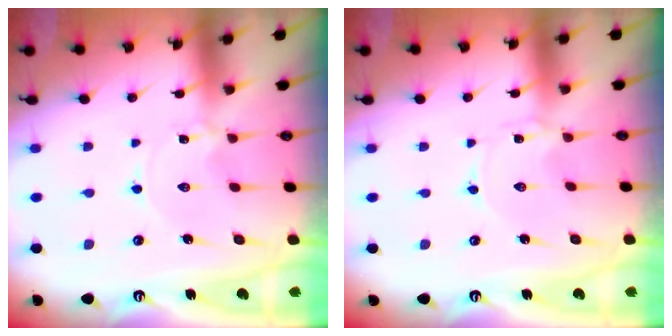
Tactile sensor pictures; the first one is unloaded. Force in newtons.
{"total": 0.0}